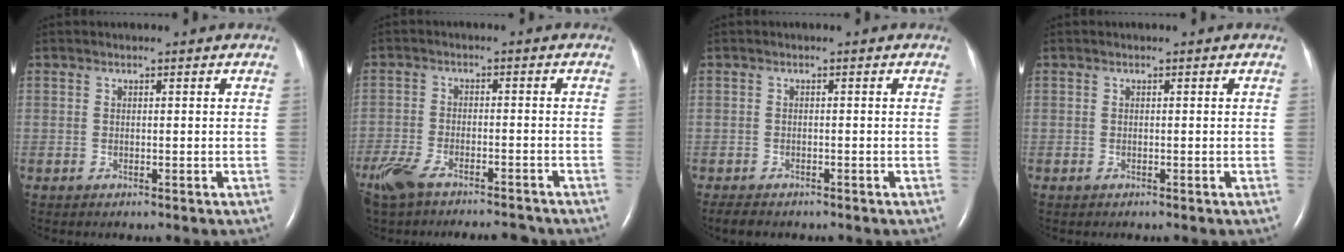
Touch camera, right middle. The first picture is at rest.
{"total": 11.8, "force": [-9.7, 3.5, 5.8], "torque": [-0.118, -0.008, -0.155]}
{"total": 2.6, "force": [-2.2, 0.9, 1.1], "torque": [-0.025, -0.006, -0.028]}
{"total": 0.0}